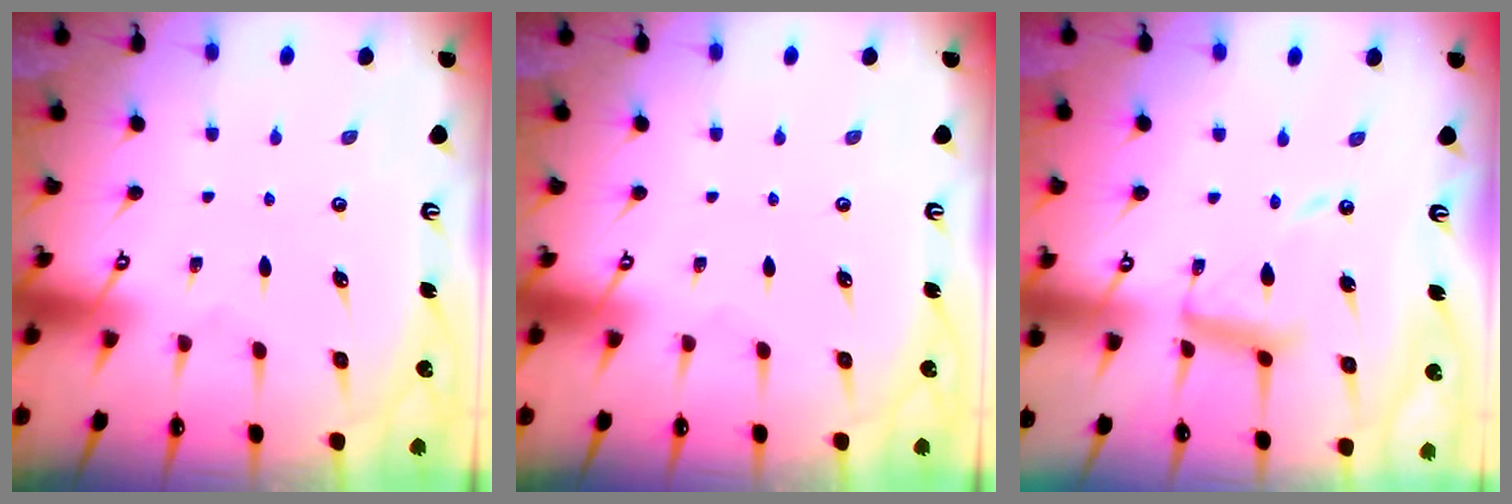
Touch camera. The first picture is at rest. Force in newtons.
{"total": 0.0}
{"total": 12.2, "press": 12.1, "slide": 1.2}